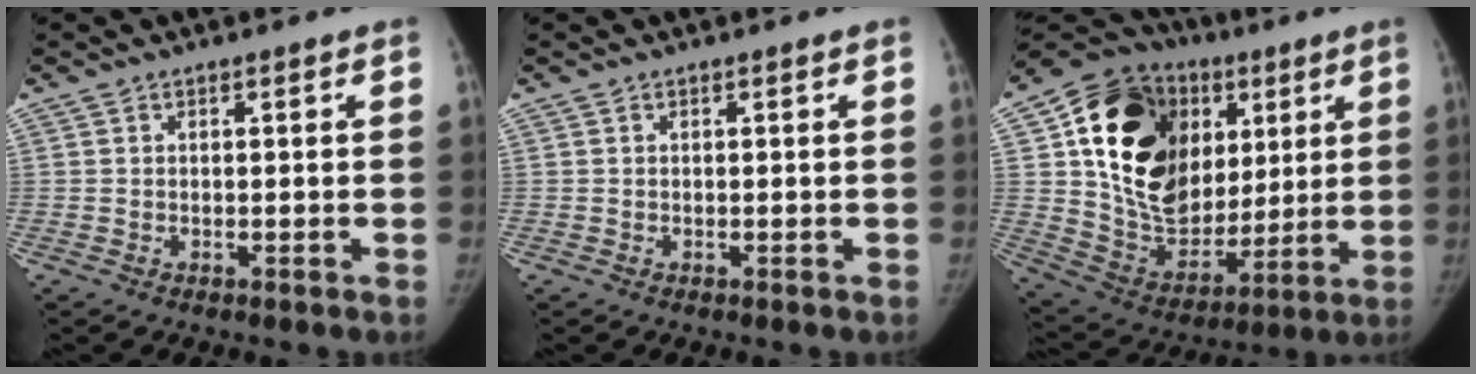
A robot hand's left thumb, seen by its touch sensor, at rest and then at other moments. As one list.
[{"total": 0.0}, {"total": 29.0, "force": [8.0, 20.2, 19.2], "torque": [-0.305, 0.005, 0.144]}]